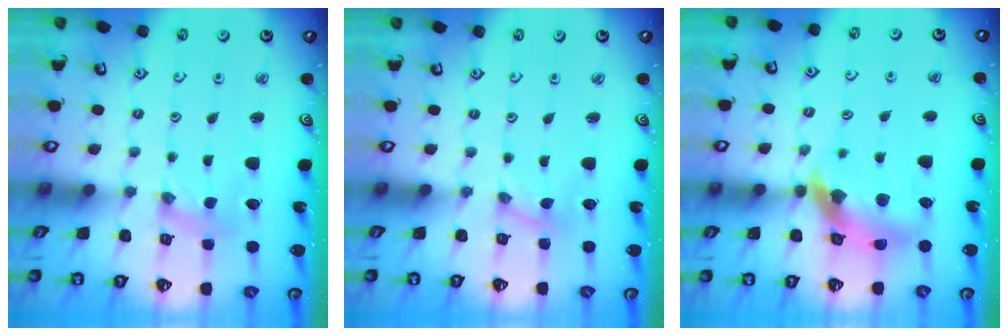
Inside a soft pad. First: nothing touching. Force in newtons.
{"total": 0.0}
{"total": 11.9, "press": 11.8, "slide": 1.7}